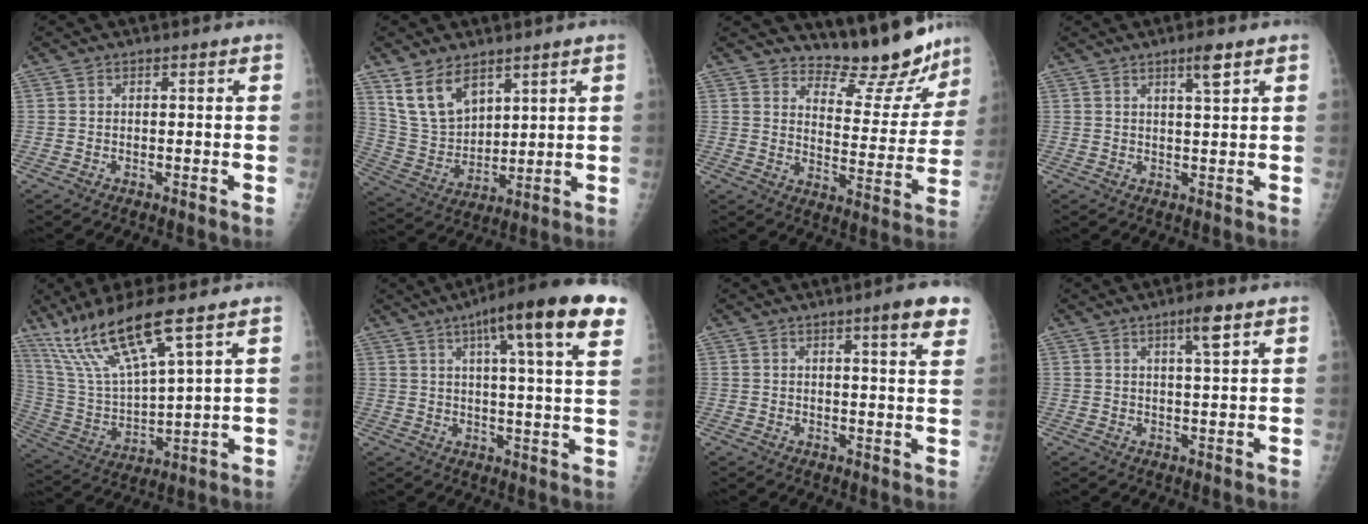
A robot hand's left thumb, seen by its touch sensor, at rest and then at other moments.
{"total": 10.9, "force": [6.8, 6.3, 5.7], "torque": [-0.088, -0.033, 0.150]}
{"total": 13.8, "force": [13.0, 3.9, 2.9], "torque": [-0.002, -0.108, 0.174]}
{"total": 3.2, "force": [2.0, 0.3, 2.4], "torque": [-0.041, -0.014, 0.034]}
{"total": 15.4, "force": [10.2, 2.2, 11.3], "torque": [-0.232, -0.043, 0.213]}
{"total": 18.1, "force": [9.5, 2.4, 15.2], "torque": [-0.210, -0.012, 0.122]}
{"total": 7.3, "force": [4.4, 0.8, 5.8], "torque": [-0.064, -0.016, 0.050]}
{"total": 3.8, "force": [2.2, 0.3, 3.1], "torque": [-0.052, -0.011, 0.036]}